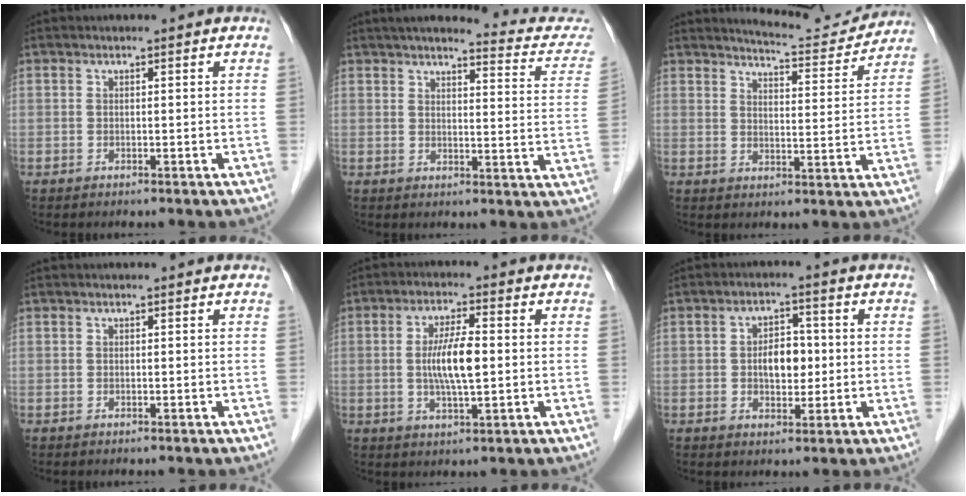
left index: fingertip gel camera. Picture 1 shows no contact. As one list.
[{"total": 13.4, "force": [12.3, 2.0, 5.1], "torque": [-0.047, -0.025, 0.123]}, {"total": 9.1, "force": [9.1, 0.7, 0.9], "torque": [-0.013, -0.012, 0.117]}, {"total": 0.0}, {"total": 6.9, "force": [-0.2, 1.2, 6.8], "torque": [-0.136, -0.004, -0.006]}, {"total": 5.0, "force": [-0.2, 3.0, 4.0], "torque": [-0.067, 0.007, -0.002]}]